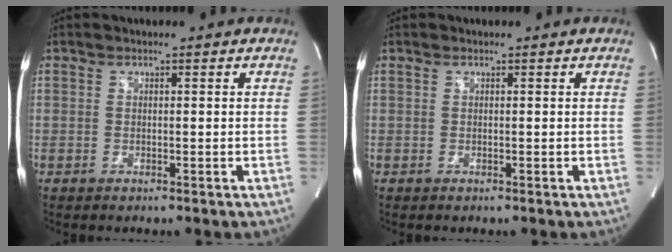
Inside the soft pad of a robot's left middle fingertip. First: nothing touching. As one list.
[{"total": 0.0}]